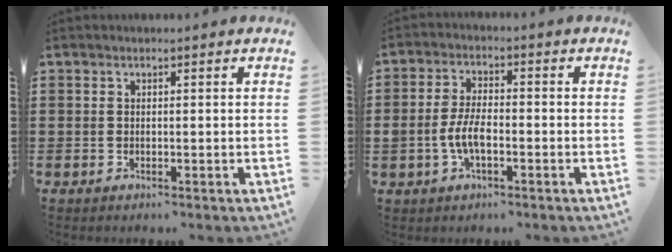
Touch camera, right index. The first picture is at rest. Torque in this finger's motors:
{"motor_torque": [0.25, 0.24, 0.21, 0.12]}